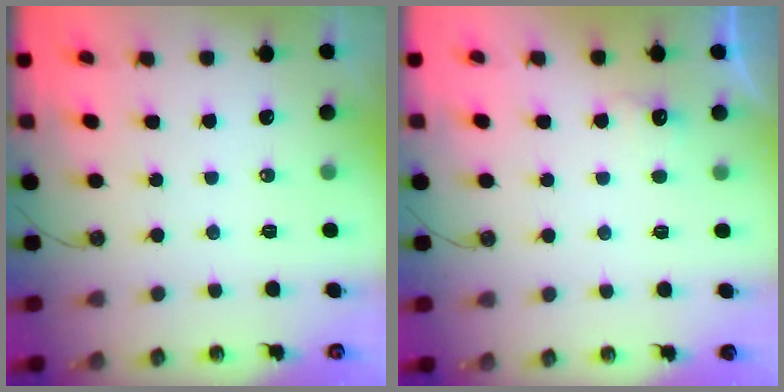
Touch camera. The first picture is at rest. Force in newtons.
{"total": 5.4, "press": 5.4, "slide": 0.8}